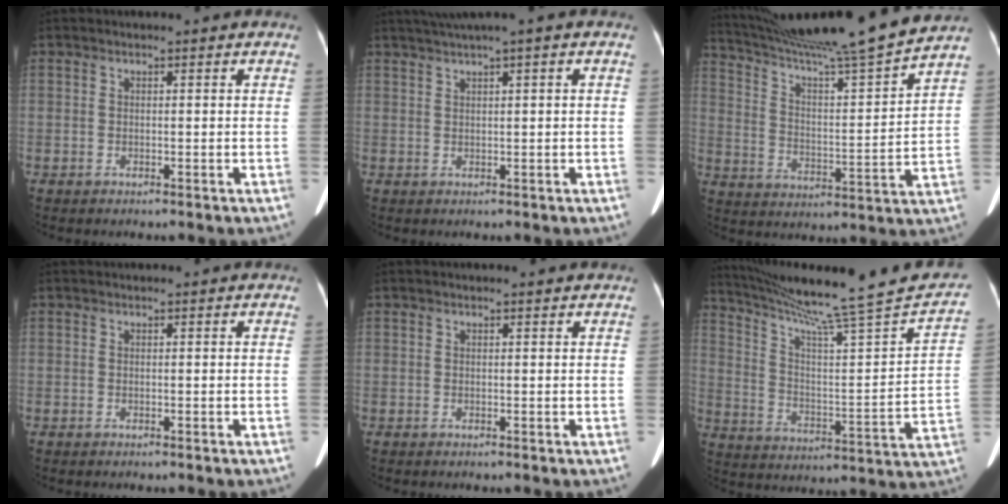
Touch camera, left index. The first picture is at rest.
{"total": 4.3, "force": [2.7, -0.7, 3.3], "torque": [-0.067, 0.023, 0.052]}
{"total": 21.2, "force": [19.0, -2.1, 9.2], "torque": [-0.162, -0.028, 0.291]}
{"total": 0.8, "force": [0.8, -0.1, 0.3], "torque": [-0.004, 0.018, 0.018]}
{"total": 1.6, "force": [1.5, -0.1, 0.5], "torque": [-0.010, 0.008, 0.020]}
{"total": 23.2, "force": [19.9, -1.0, 12.0], "torque": [-0.191, -0.054, 0.282]}